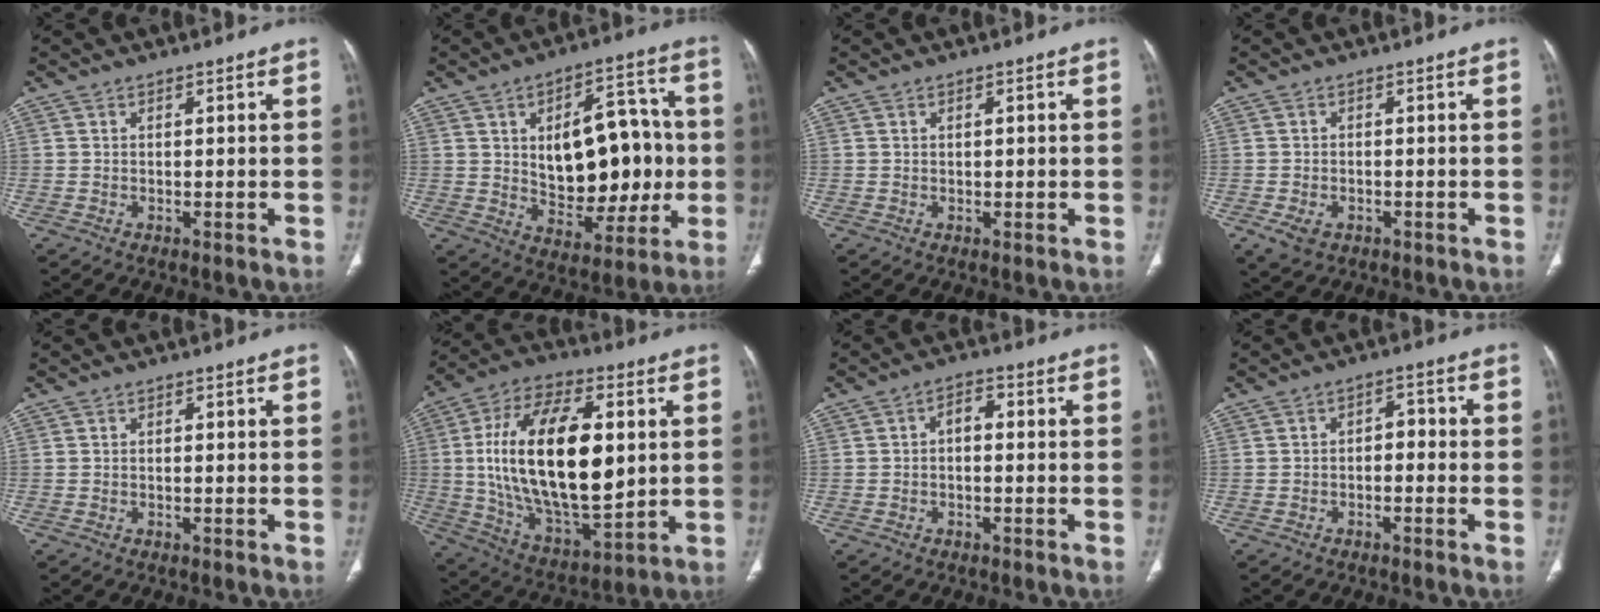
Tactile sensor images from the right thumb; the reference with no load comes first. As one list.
[{"total": 19.7, "force": [0.7, 11.2, 16.2], "torque": [-0.183, 0.014, 0.025]}, {"total": 1.1, "force": [0.3, 0.6, 0.9], "torque": [-0.013, -0.001, 0.006]}, {"total": 3.9, "force": [-1.6, 2.8, 2.2], "torque": [-0.043, 0.002, -0.018]}, {"total": 0.0}, {"total": 27.4, "force": [2.9, 13.3, 23.7], "torque": [-0.417, -0.012, 0.054]}, {"total": 3.1, "force": [-0.1, 1.8, 2.6], "torque": [-0.033, 0.013, -0.009]}, {"total": 3.2, "force": [-0.8, 2.0, 2.4], "torque": [-0.025, 0.023, -0.019]}]